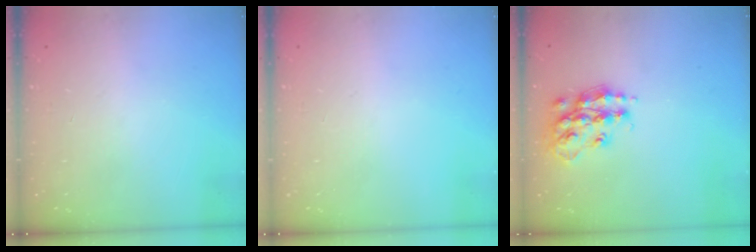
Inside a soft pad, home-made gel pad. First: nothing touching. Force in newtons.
{"total": 0.0}
{"total": 14.9, "press": 14.8, "slide": 0.8}